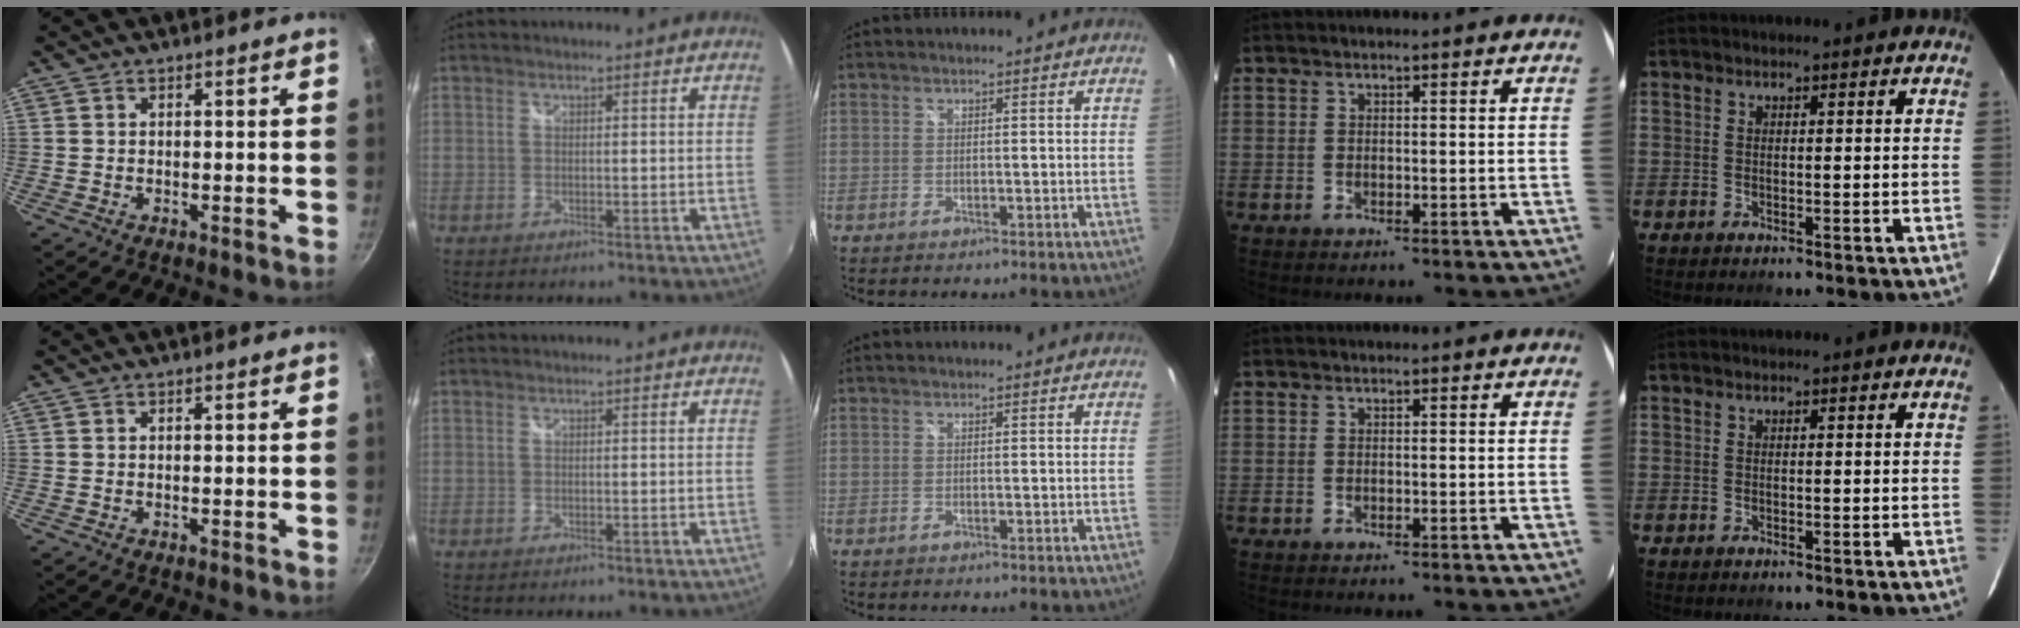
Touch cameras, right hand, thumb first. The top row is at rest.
{}